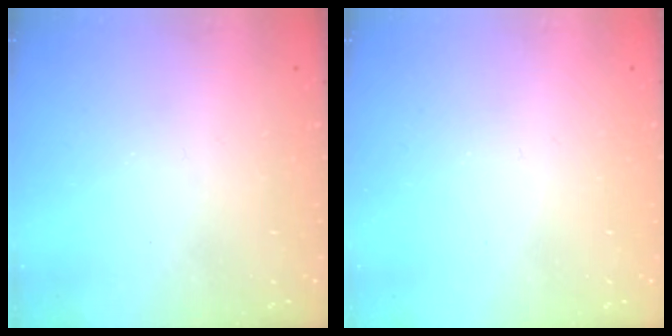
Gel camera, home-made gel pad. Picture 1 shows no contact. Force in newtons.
{"total": 0.0}